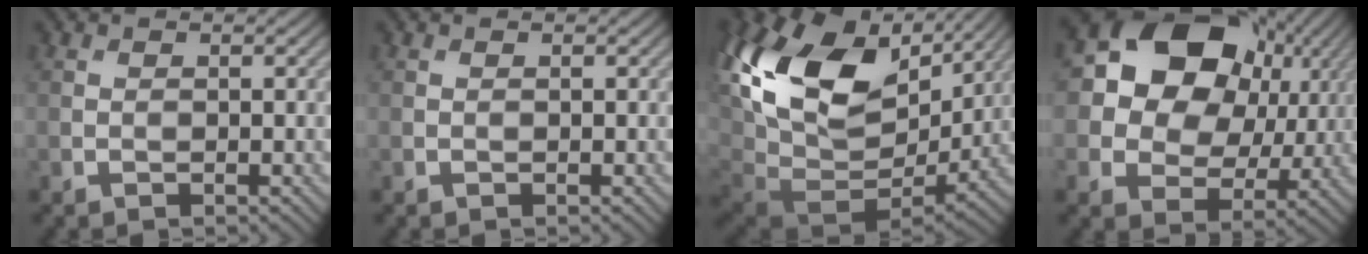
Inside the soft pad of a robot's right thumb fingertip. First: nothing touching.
{"total": 0.0}
{"total": 21.8, "force": [7.1, 14.0, 15.0], "torque": [-0.330, 0.010, 0.154]}
{"total": 15.2, "force": [4.6, 11.9, 8.3], "torque": [-0.162, 0.026, 0.077]}